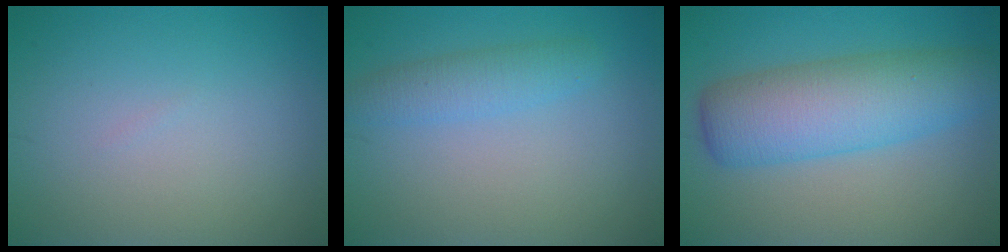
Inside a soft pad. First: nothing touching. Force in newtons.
{"total": 2.4, "press": 2.4, "slide": 0.1}
{"total": 7.4, "press": 7.4, "slide": 0.3}